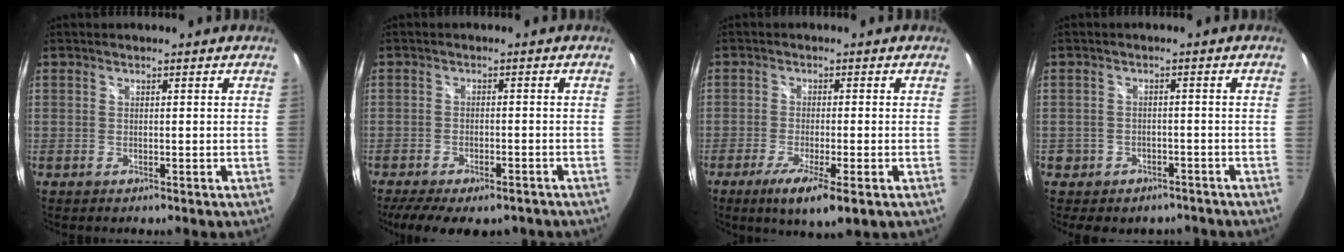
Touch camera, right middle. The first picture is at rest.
{"total": 13.0, "force": [-9.9, 4.6, 7.1], "torque": [-0.145, -0.036, -0.141]}
{"total": 7.7, "force": [-4.1, 0.8, 6.4], "torque": [-0.127, -0.028, -0.067]}
{"total": 5.8, "force": [-3.9, 4.1, 1.3], "torque": [-0.034, 0.010, -0.044]}